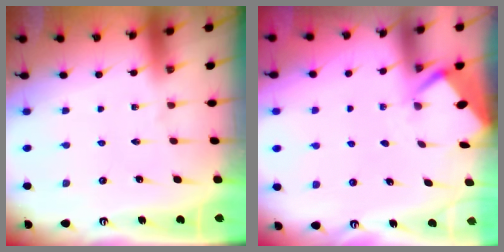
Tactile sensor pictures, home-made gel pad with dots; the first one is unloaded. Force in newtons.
{"total": 2.7, "press": 2.7, "slide": 0.2}